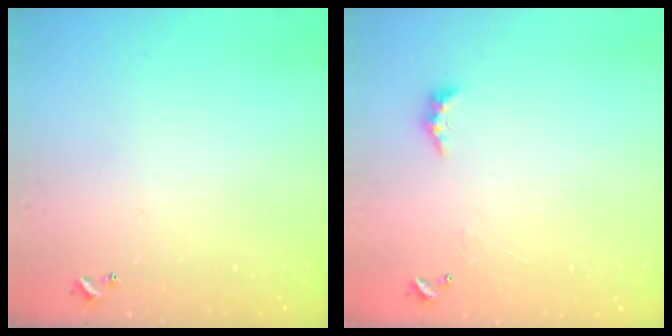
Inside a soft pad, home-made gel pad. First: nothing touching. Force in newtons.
{"total": 2.4, "press": 2.3, "slide": 0.6}